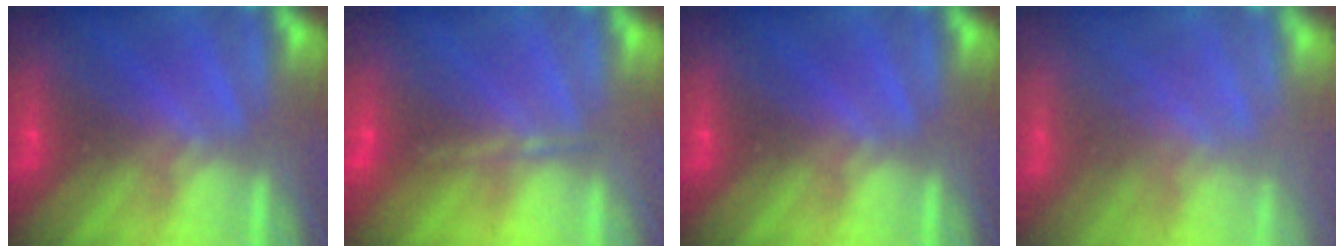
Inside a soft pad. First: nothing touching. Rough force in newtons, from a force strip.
{"total": 1.7}
{"total": 0.0}
{"total": 2.8}